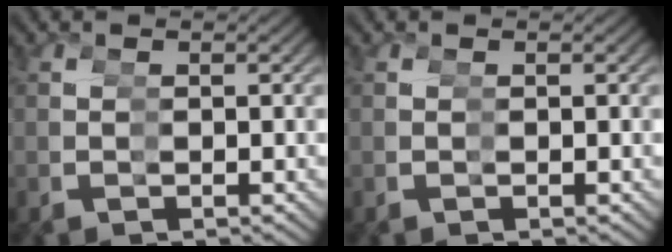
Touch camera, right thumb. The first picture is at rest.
{"total": 0.0}